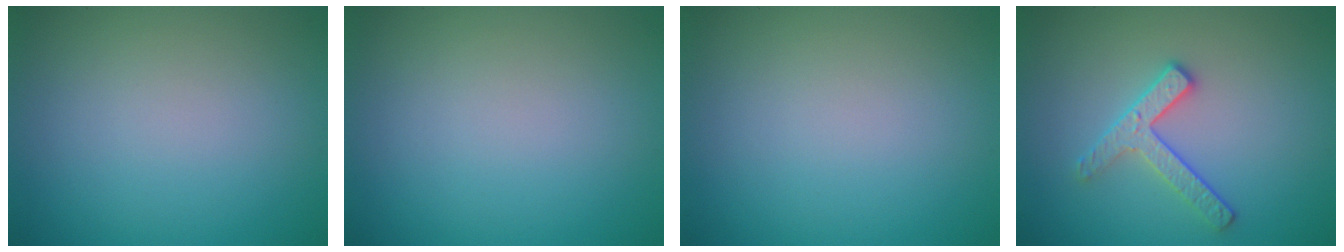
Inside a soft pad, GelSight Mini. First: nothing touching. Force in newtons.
{"total": 0.0}
{"total": 0.0}
{"total": 2.6, "press": 2.4, "slide": 0.9}